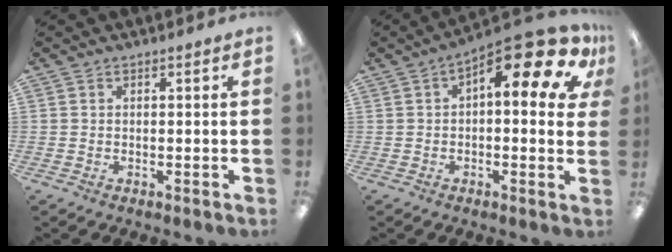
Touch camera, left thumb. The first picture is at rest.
{"total": 14.8, "force": [7.4, 5.2, 11.8], "torque": [-0.160, -0.052, 0.116]}